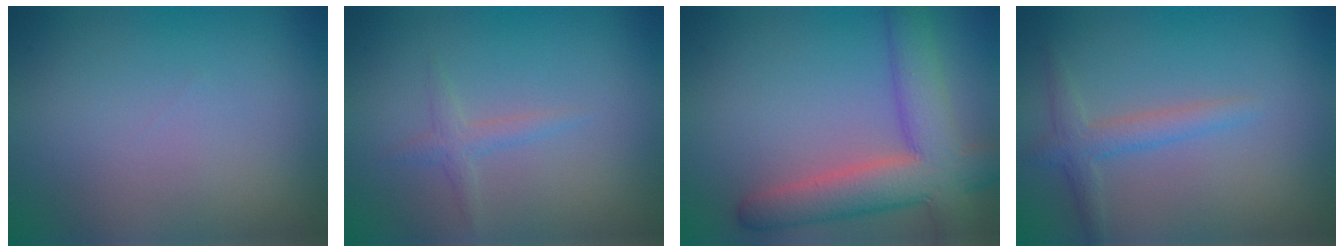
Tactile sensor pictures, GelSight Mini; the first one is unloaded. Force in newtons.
{"total": 1.3, "press": 1.3, "slide": 0.1}
{"total": 7.5, "press": 7.5, "slide": 0.5}
{"total": 2.3, "press": 2.3, "slide": 0.1}